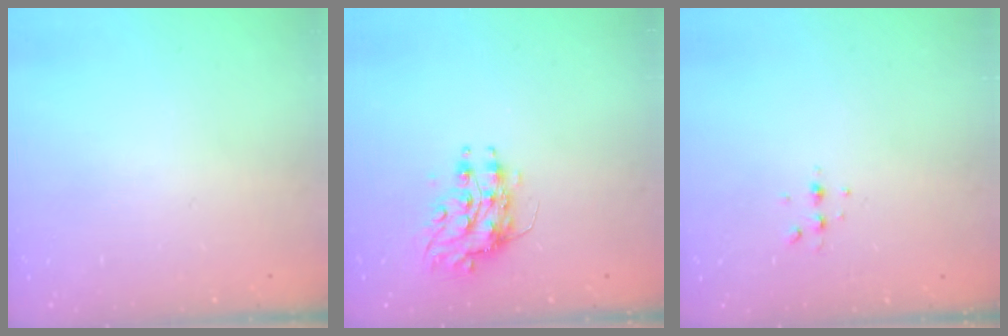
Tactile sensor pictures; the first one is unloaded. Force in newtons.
{"total": 8.1, "press": 8.1, "slide": 0.2}
{"total": 3.6, "press": 3.5, "slide": 0.7}